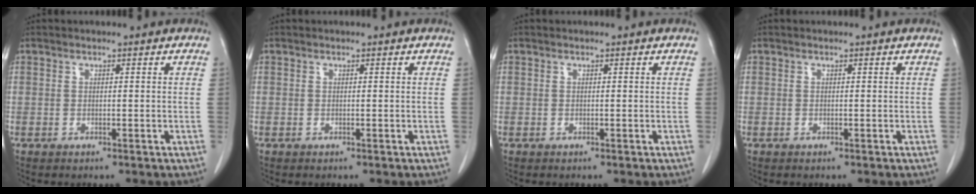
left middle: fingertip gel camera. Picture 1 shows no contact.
{"total": 0.0}
{"total": 0.0}
{"total": 0.0}